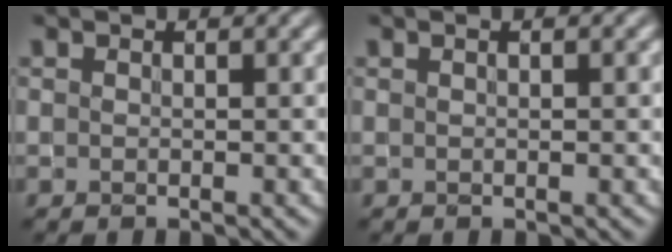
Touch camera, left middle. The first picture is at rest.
{"total": 0.9, "force": [0.3, 0.1, 0.9], "torque": [-0.014, 0.002, 0.003]}